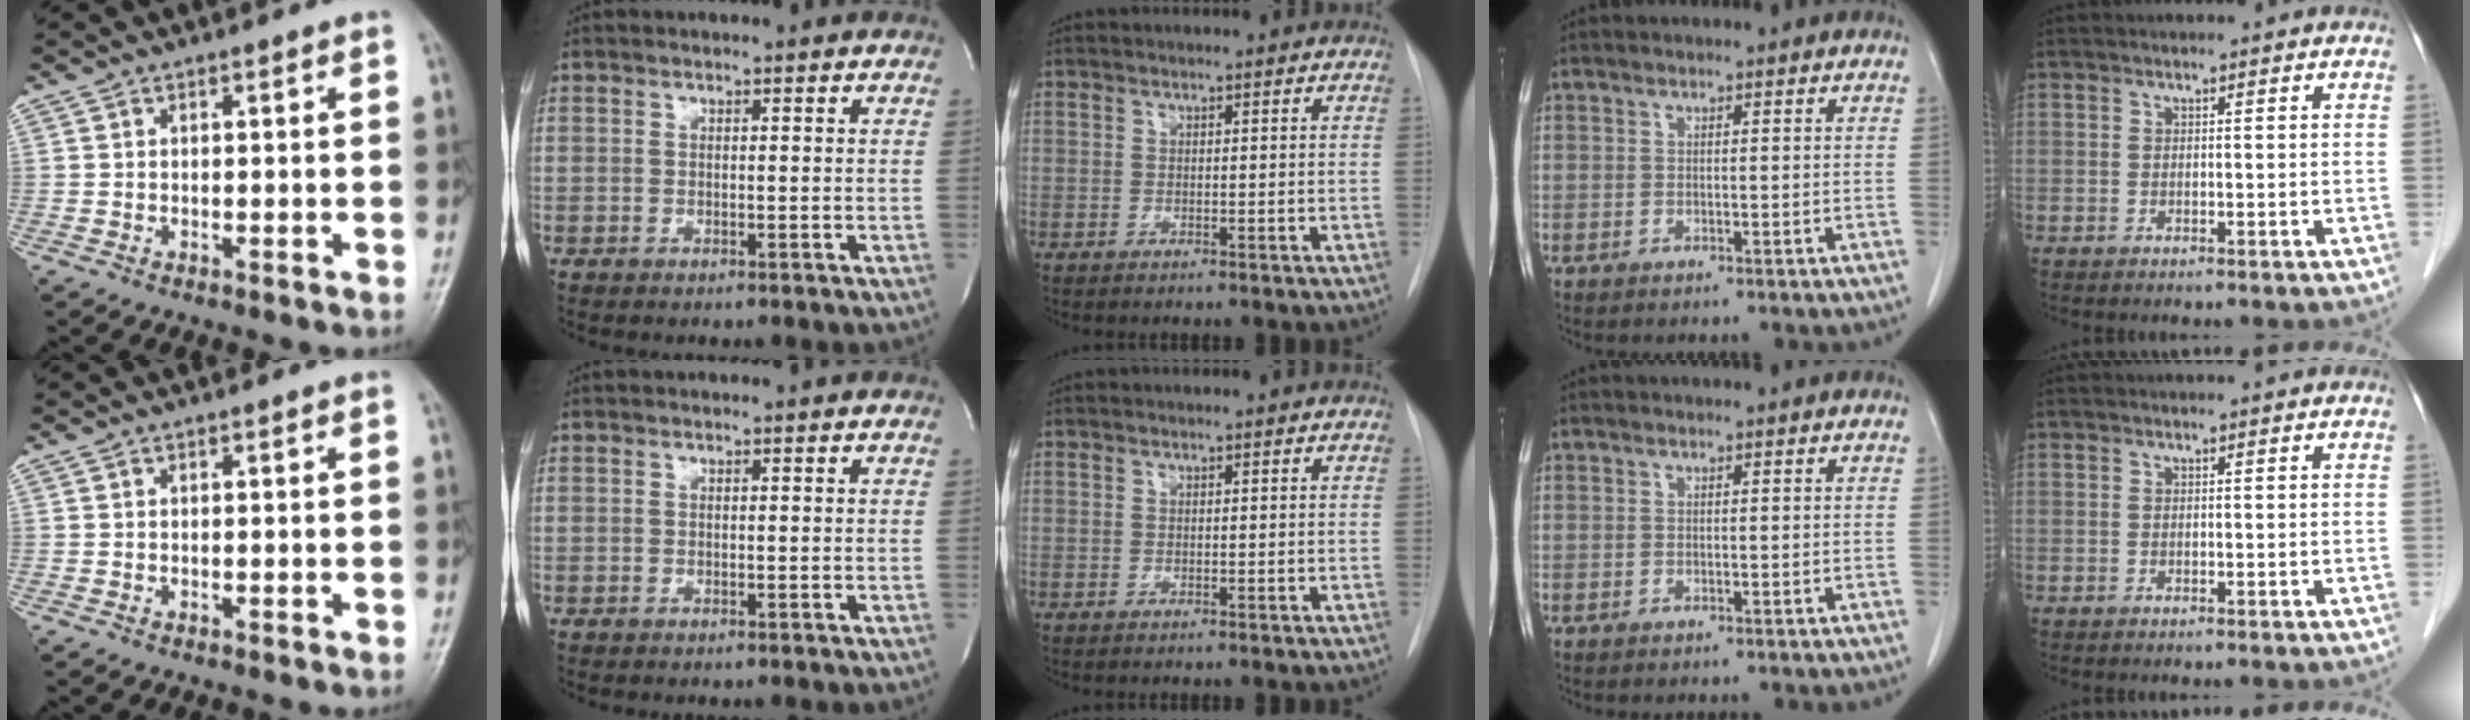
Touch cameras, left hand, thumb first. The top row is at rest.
{}